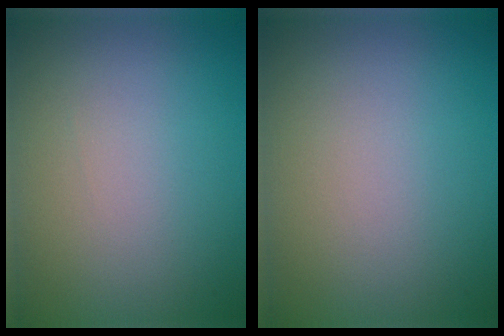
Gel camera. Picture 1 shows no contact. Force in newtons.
{"total": 0.0}